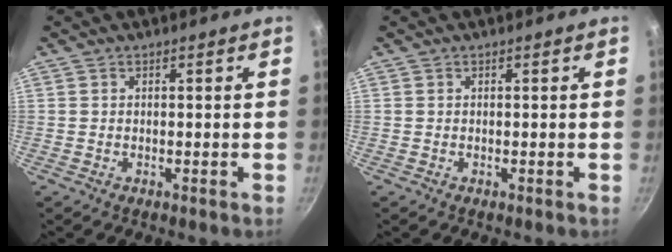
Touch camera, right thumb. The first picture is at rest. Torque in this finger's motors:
{"motor_torque": [-0.03, 0.03, 0.01, -0.01, 0.01]}